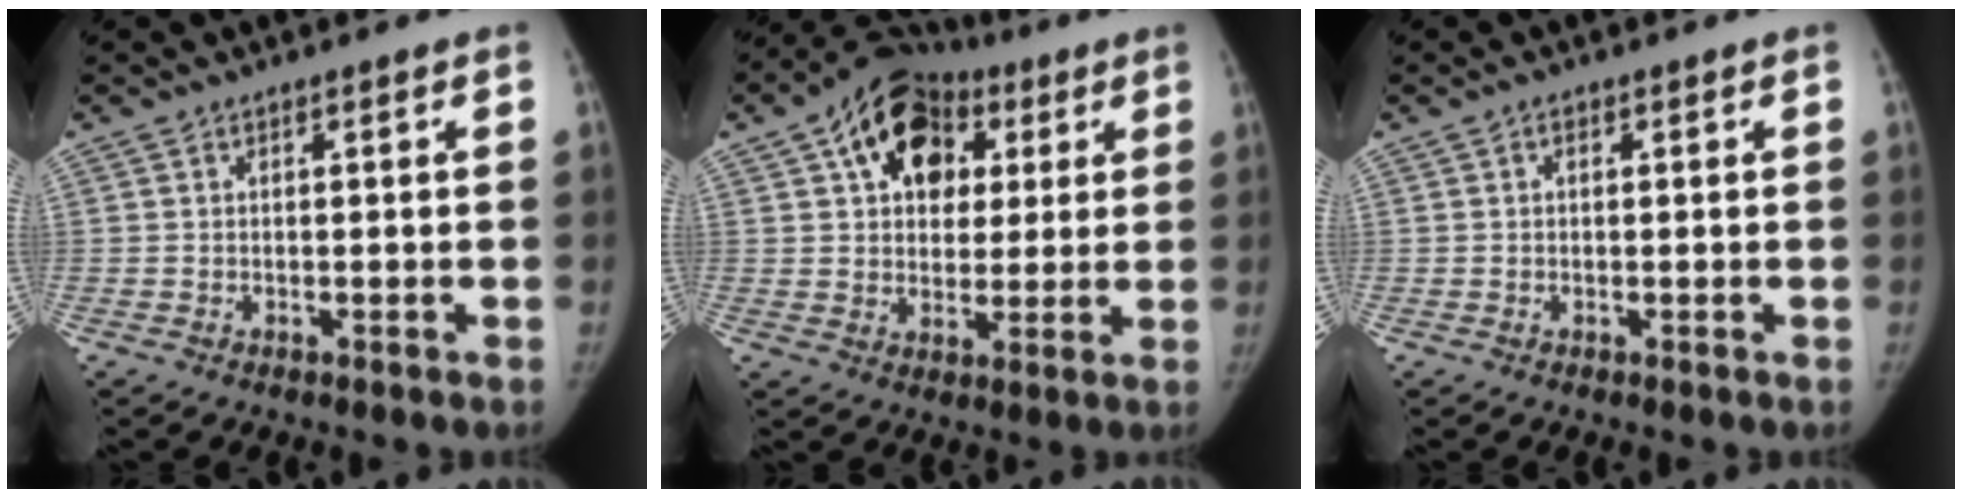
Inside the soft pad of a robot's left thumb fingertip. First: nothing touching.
{"total": 15.5, "force": [5.9, 10.9, 9.4], "torque": [-0.109, 0.008, 0.088]}
{"total": 0.6, "force": [0.2, 0.4, 0.4], "torque": [-0.003, 0.002, 0.002]}